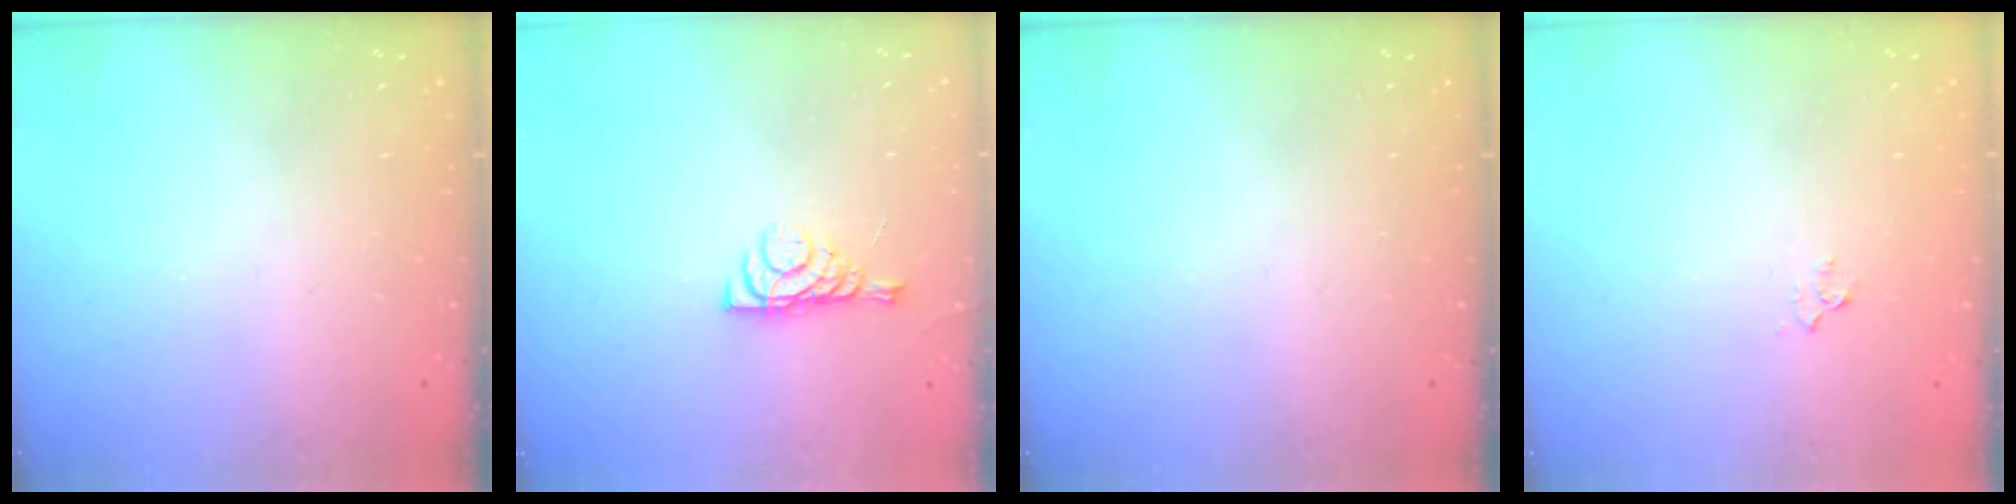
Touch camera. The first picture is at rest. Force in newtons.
{"total": 5.6, "press": 5.6, "slide": 0.8}
{"total": 0.0}
{"total": 3.0, "press": 3.0, "slide": 0.4}